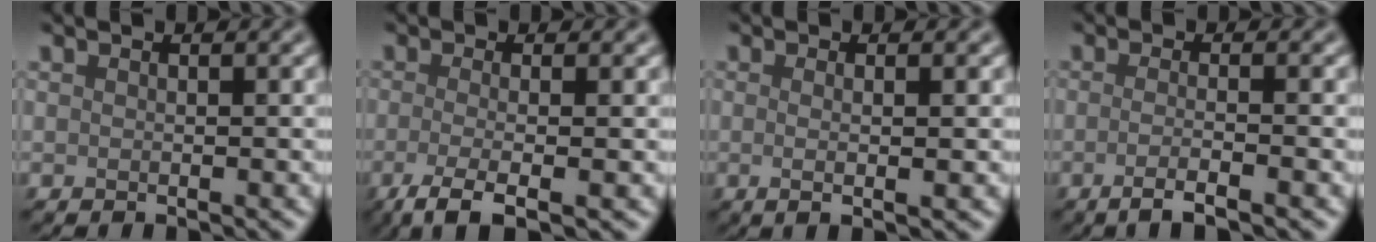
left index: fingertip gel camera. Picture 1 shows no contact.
{"total": 4.2, "force": [-1.6, 1.2, 3.6], "torque": [-0.064, -0.011, -0.041]}
{"total": 2.7, "force": [0.0, 0.7, 2.6], "torque": [-0.038, 0.000, -0.008]}
{"total": 3.2, "force": [-1.2, 0.9, 2.8], "torque": [-0.036, -0.005, -0.034]}